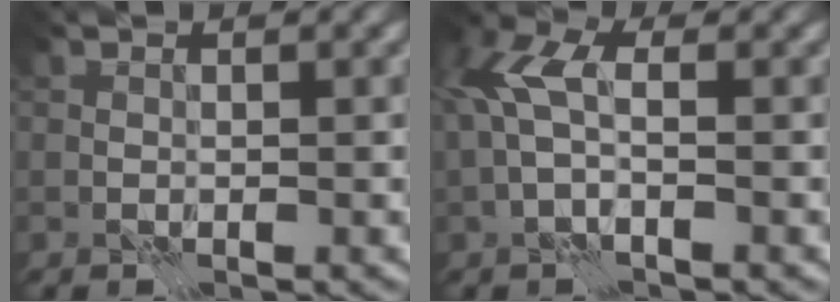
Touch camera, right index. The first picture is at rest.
{"total": 4.3, "force": [0.3, 2.1, 3.7], "torque": [-0.089, 0.017, -0.006]}